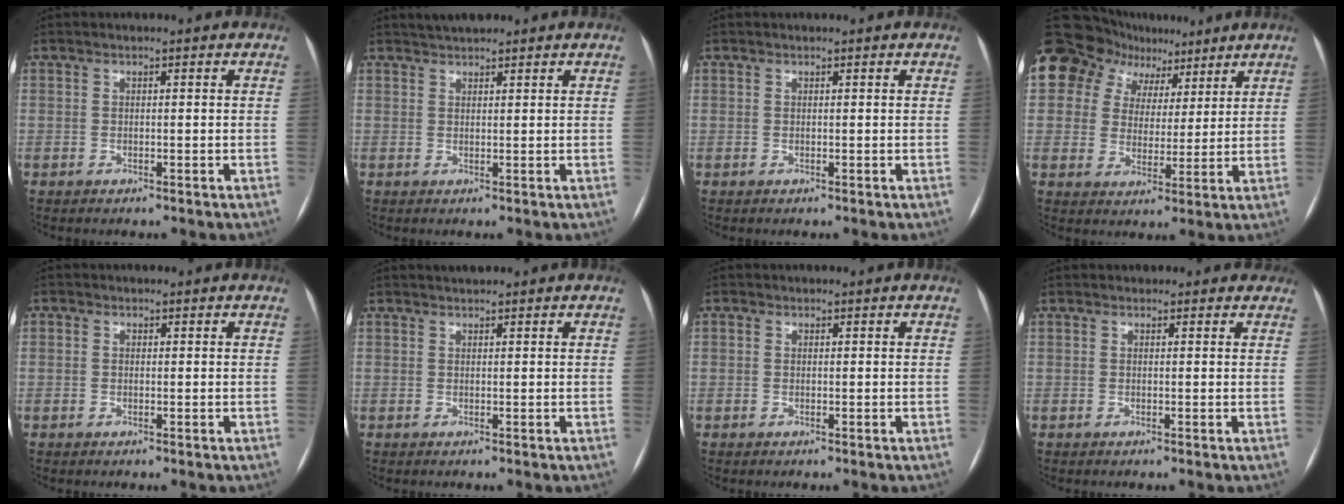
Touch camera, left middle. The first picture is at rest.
{"total": 2.3, "force": [2.2, 0.6, 0.5], "torque": [-0.009, 0.018, 0.039]}
{"total": 0.0}
{"total": 16.3, "force": [10.0, 11.6, 5.8], "torque": [-0.129, 0.066, 0.167]}
{"total": 1.0, "force": [0.1, 0.9, 0.5], "torque": [-0.011, 0.003, 0.000]}
{"total": 0.9, "force": [0.9, 0.2, 0.1], "torque": [-0.009, 0.013, 0.020]}
{"total": 0.7, "force": [0.1, 0.6, 0.3], "torque": [-0.005, 0.001, -0.001]}
{"total": 2.6, "force": [2.1, 1.5, 0.2], "torque": [0.004, 0.006, 0.013]}